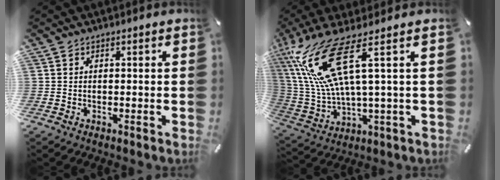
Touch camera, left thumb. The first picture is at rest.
{"total": 19.3, "force": [7.2, 5.4, 17.0], "torque": [-0.384, -0.028, 0.111]}